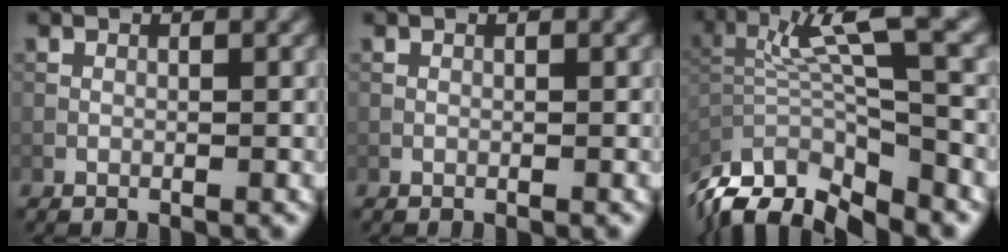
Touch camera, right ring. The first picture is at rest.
{"total": 0.0}
{"total": 9.9, "force": [-3.1, 3.0, 8.9], "torque": [-0.174, 0.006, -0.046]}